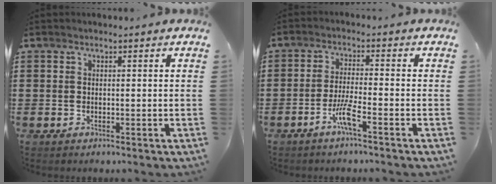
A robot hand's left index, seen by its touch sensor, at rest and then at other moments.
{"total": 4.4, "force": [-2.6, 0.0, 3.6], "torque": [-0.081, -0.009, -0.052]}